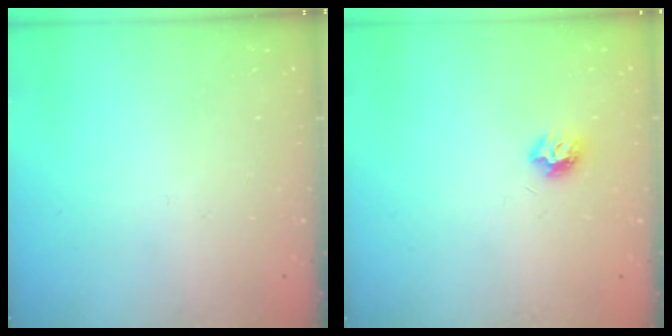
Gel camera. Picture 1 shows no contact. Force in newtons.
{"total": 6.8, "press": 6.8, "slide": 0.6}